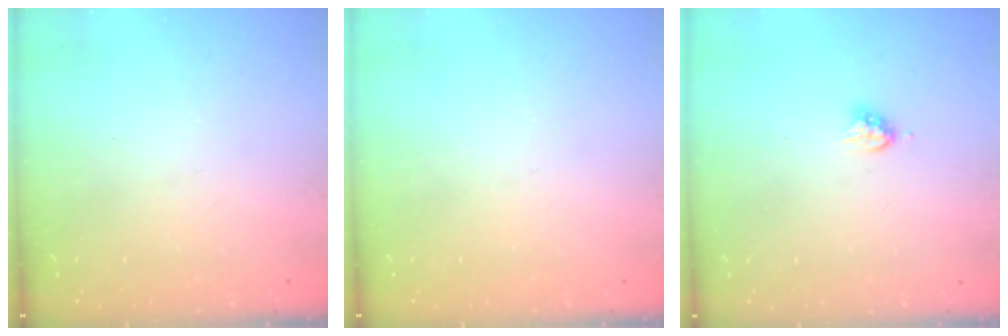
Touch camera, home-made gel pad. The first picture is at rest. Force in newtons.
{"total": 0.0}
{"total": 4.2, "press": 4.1, "slide": 0.5}